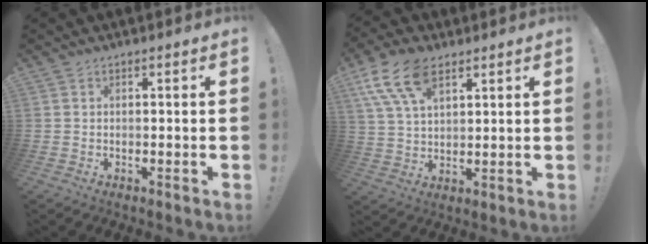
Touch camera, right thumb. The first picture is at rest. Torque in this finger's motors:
{"motor_torque": [0.15, 0.53, 0.32, -0.08, 0.12]}